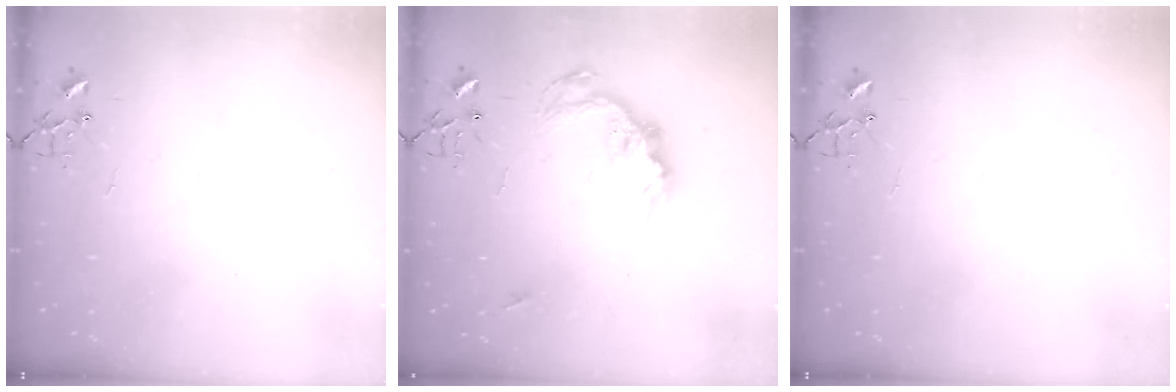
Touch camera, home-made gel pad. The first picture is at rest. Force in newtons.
{"total": 14.4, "press": 14.3, "slide": 1.1}
{"total": 0.0}